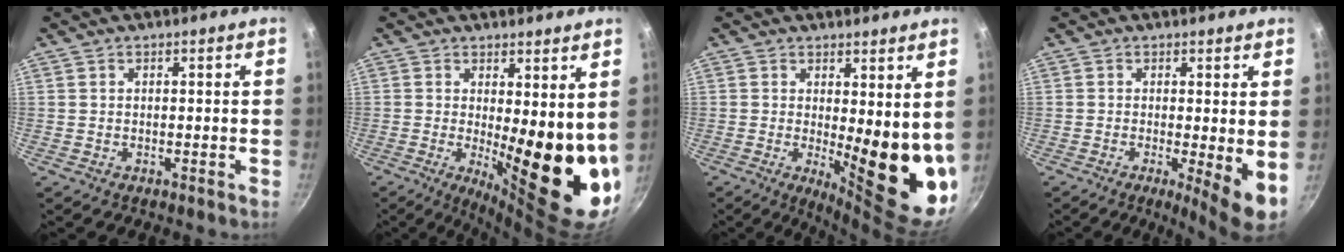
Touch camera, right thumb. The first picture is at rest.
{"total": 16.0, "force": [0.7, 5.4, 15.1], "torque": [-0.169, -0.040, 0.022]}
{"total": 14.3, "force": [0.9, 4.7, 13.5], "torque": [-0.143, -0.042, 0.023]}
{"total": 6.4, "force": [-0.5, 1.4, 6.2], "torque": [-0.086, -0.015, -0.006]}